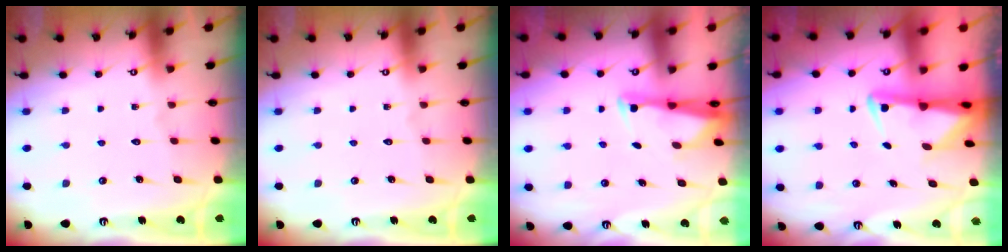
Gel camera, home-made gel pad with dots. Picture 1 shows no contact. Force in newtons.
{"total": 0.0}
{"total": 2.9, "press": 2.8, "slide": 0.7}
{"total": 3.2, "press": 3.1, "slide": 0.6}